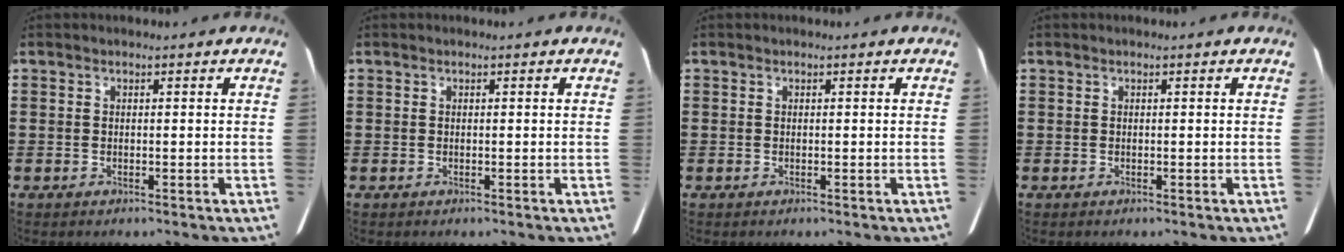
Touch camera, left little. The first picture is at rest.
{"total": 0.0}
{"total": 0.0}
{"total": 0.0}